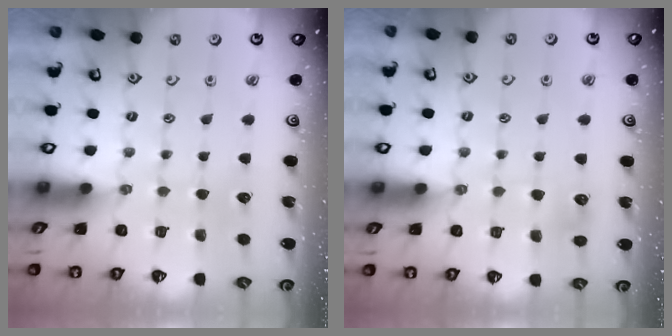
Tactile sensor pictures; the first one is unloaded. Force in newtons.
{"total": 5.2, "press": 5.2, "slide": 0.6}